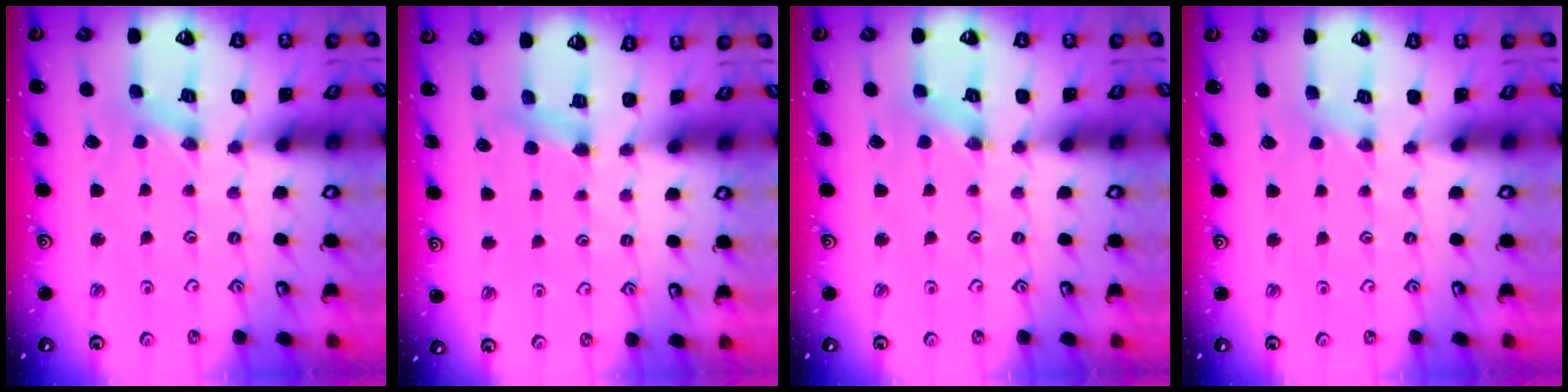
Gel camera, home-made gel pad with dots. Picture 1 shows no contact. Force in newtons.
{"total": 4.6, "press": 4.6, "slide": 0.5}
{"total": 1.1, "press": 1.1, "slide": 0.2}
{"total": 1.3, "press": 1.3, "slide": 0.2}